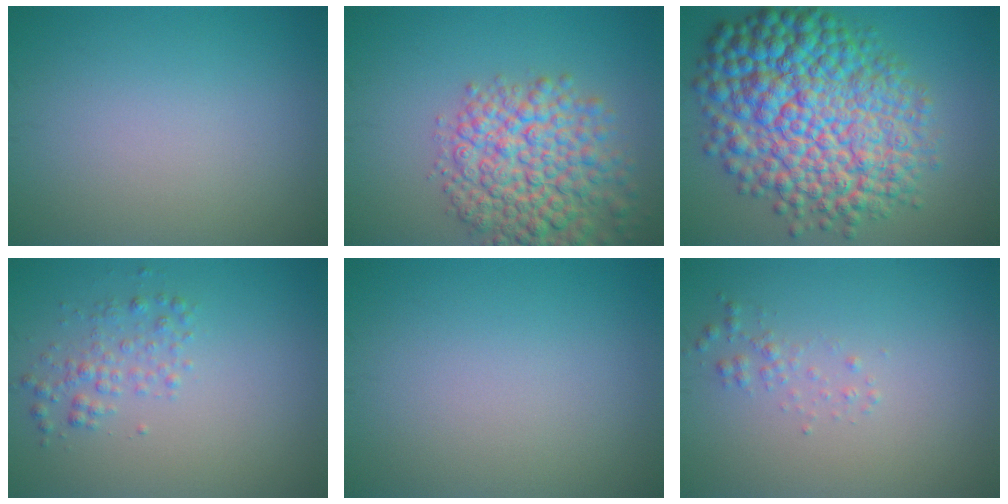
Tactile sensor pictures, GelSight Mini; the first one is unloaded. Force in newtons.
{"total": 8.3, "press": 8.3, "slide": 0.3}
{"total": 14.0, "press": 14.0, "slide": 0.2}
{"total": 1.9, "press": 1.9, "slide": 0.1}
{"total": 0.0}
{"total": 1.1, "press": 1.1, "slide": 0.0}